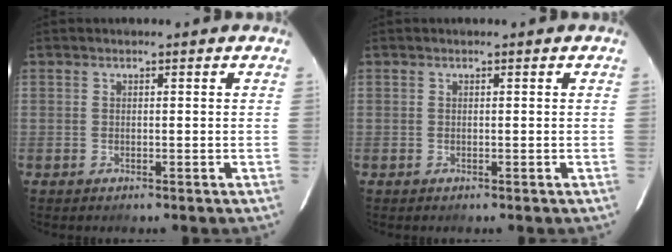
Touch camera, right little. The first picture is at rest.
{"total": 0.0}